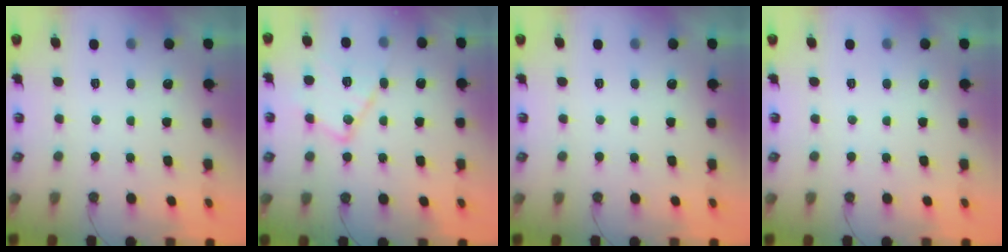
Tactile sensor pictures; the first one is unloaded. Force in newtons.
{"total": 13.5, "press": 13.4, "slide": 1.2}
{"total": 0.0}
{"total": 0.0}